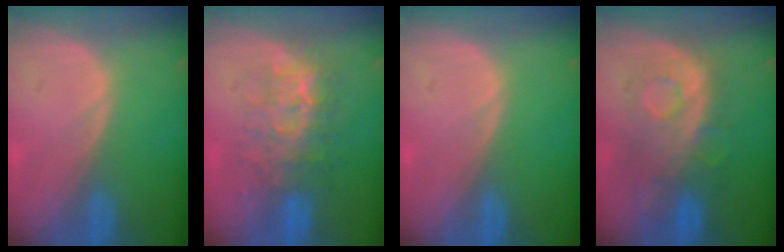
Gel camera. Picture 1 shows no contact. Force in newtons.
{"total": 7.7, "press": 7.6, "slide": 1.4}
{"total": 0.0}
{"total": 9.1, "press": 8.6, "slide": 3.0}